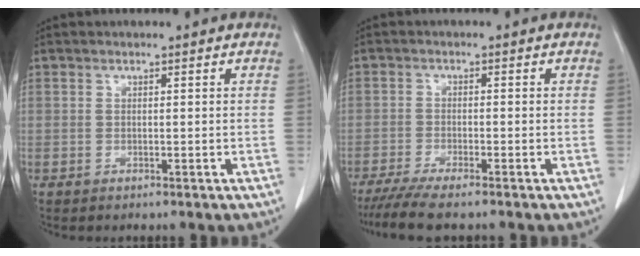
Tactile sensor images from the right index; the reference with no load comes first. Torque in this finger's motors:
{"motor_torque": [0.49, -0.54, 0.21, 0.05]}